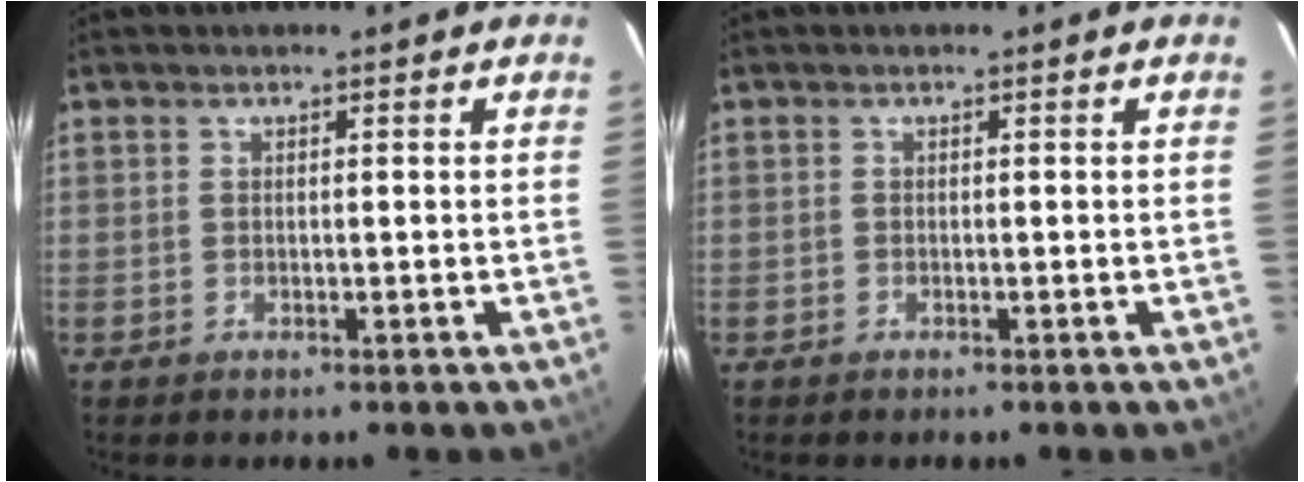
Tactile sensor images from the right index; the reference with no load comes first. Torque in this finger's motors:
{"motor_torque": [-0.01, 0.00, 0.00, -0.02]}